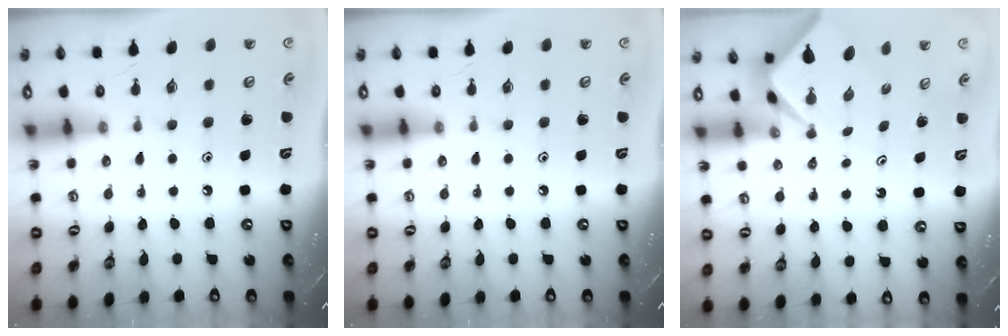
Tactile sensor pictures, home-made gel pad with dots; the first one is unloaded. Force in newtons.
{"total": 0.0}
{"total": 2.2, "press": 2.2, "slide": 0.2}